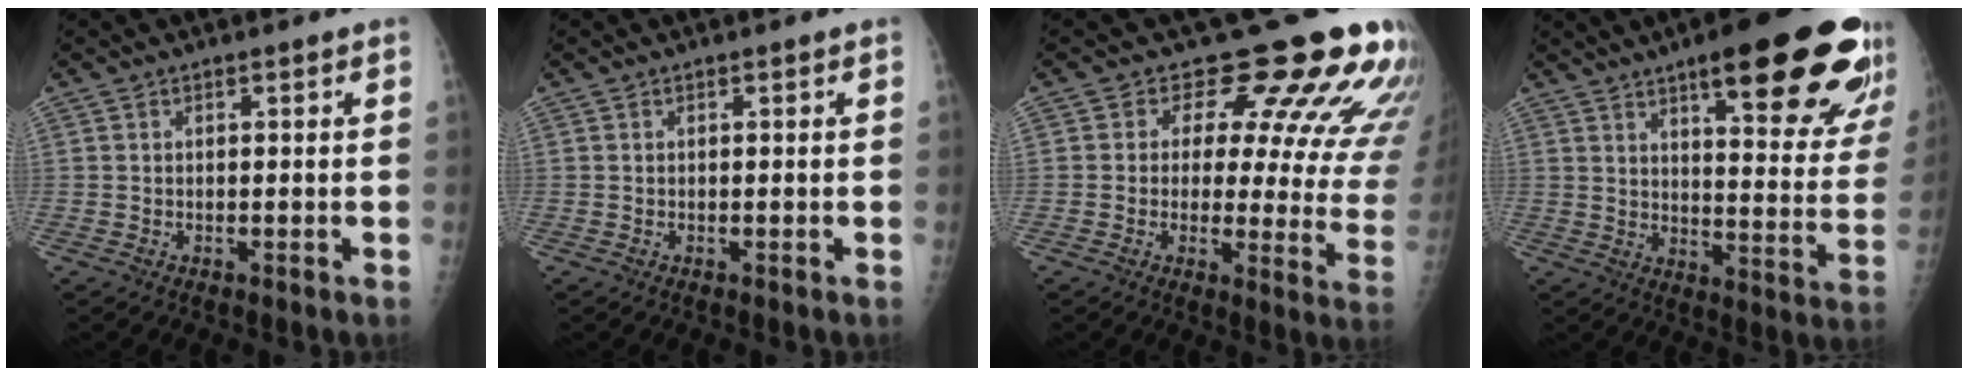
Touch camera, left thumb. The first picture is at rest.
{"total": 0.0}
{"total": 17.5, "force": [12.7, 6.5, 10.2], "torque": [-0.075, -0.076, 0.130]}
{"total": 25.2, "force": [15.0, 6.3, 19.3], "torque": [-0.220, -0.058, 0.199]}